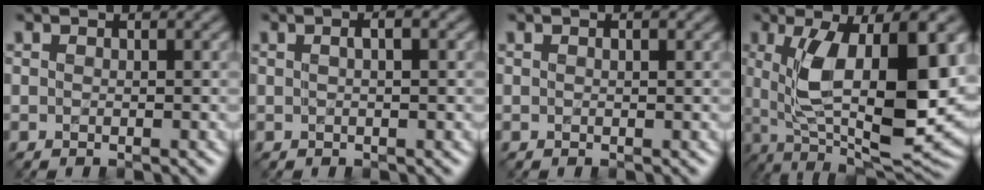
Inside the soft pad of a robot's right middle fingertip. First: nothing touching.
{"total": 1.8, "force": [0.5, 0.4, 1.6], "torque": [-0.020, -0.007, 0.005]}
{"total": 0.6, "force": [0.2, 0.2, 0.6], "torque": [-0.008, 0.001, 0.004]}
{"total": 12.5, "force": [1.1, 4.9, 11.4], "torque": [-0.187, -0.017, 0.023]}